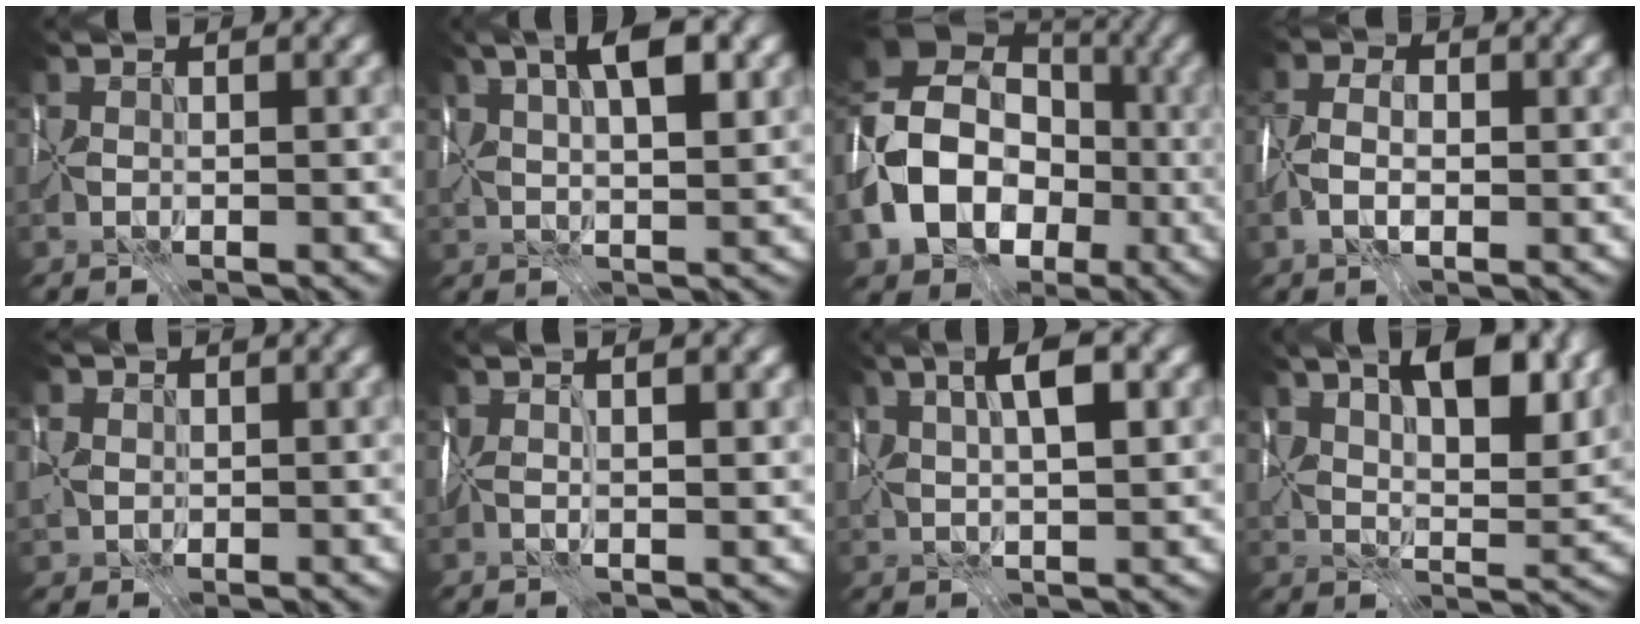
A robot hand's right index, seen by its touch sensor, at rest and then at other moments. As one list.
[{"total": 6.4, "force": [2.6, 2.4, 5.3], "torque": [-0.090, 0.011, 0.038]}, {"total": 13.4, "force": [-3.0, 10.3, 8.1], "torque": [-0.170, -0.006, -0.065]}, {"total": 4.3, "force": [-0.7, 2.8, 3.3], "torque": [-0.074, 0.004, -0.020]}, {"total": 3.5, "force": [0.6, 3.2, 1.3], "torque": [-0.042, 0.016, 0.000]}, {"total": 4.2, "force": [1.3, 1.5, 3.8], "torque": [-0.048, 0.014, 0.009]}, {"total": 4.9, "force": [1.7, 1.6, 4.3], "torque": [-0.079, 0.008, 0.027]}, {"total": 8.9, "force": [4.4, 3.8, 6.8], "torque": [-0.109, 0.006, 0.071]}]